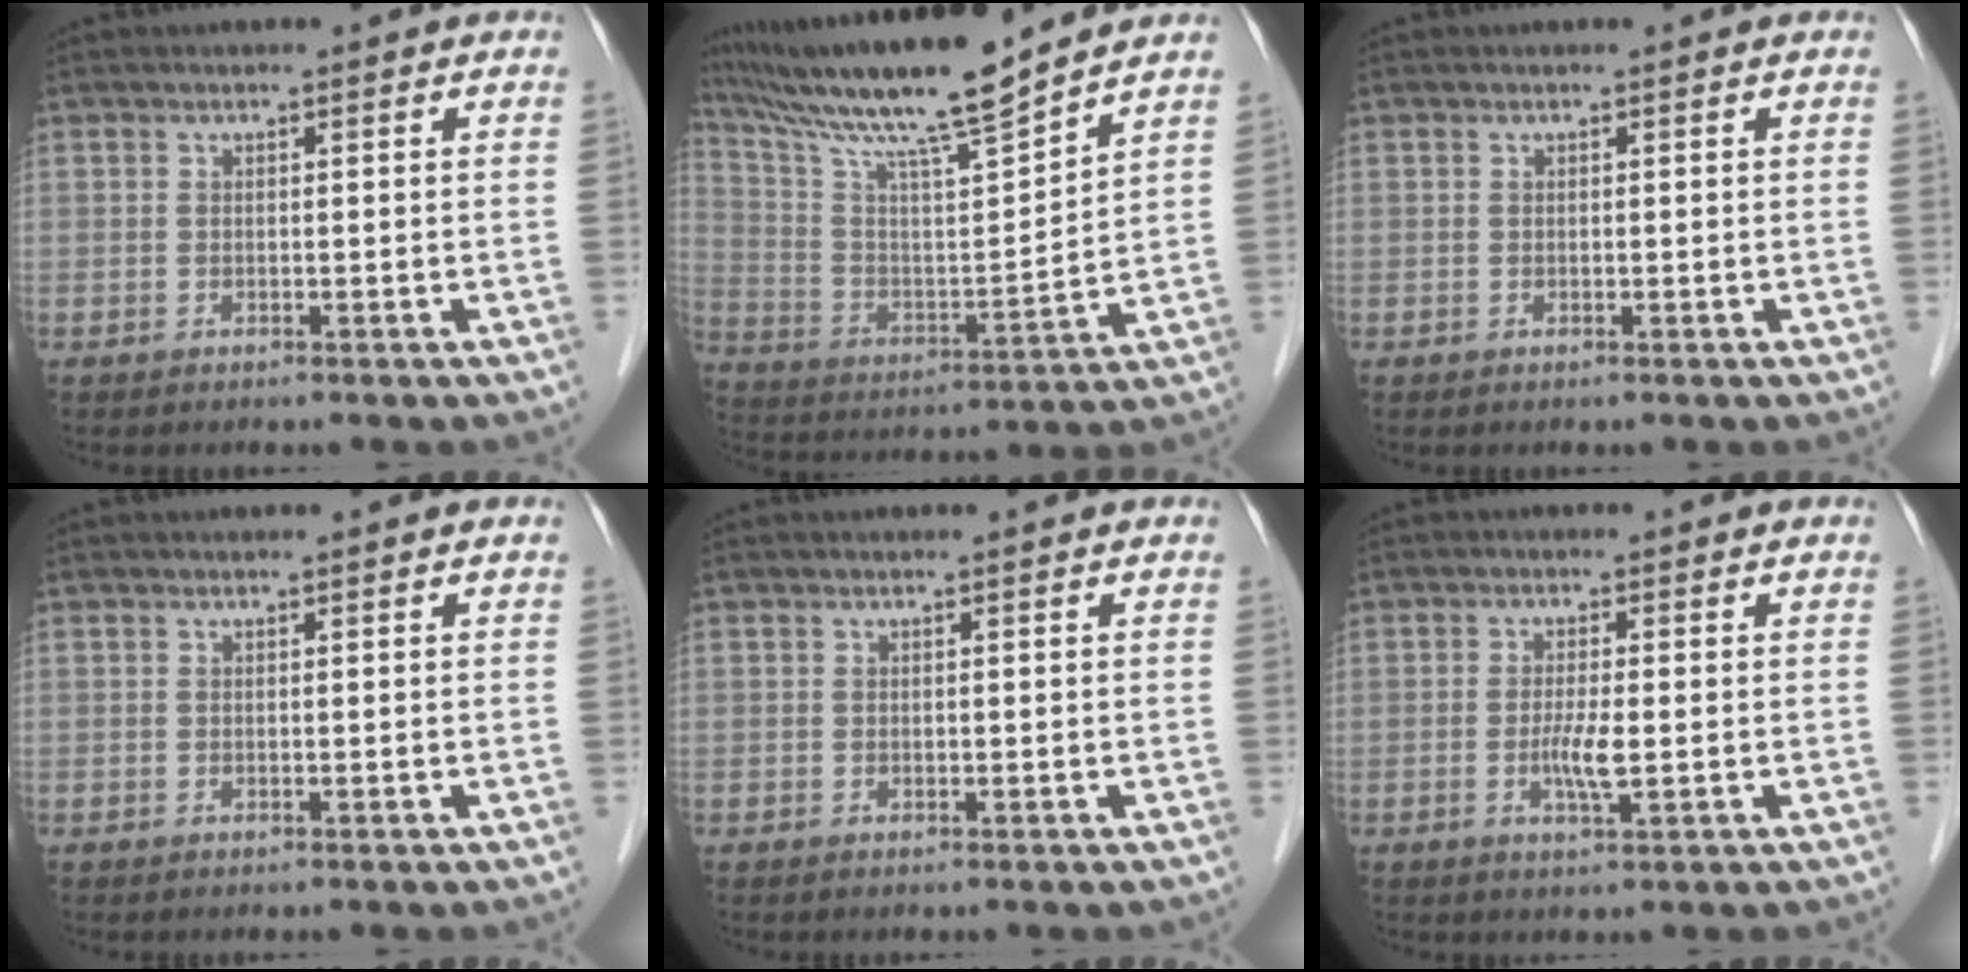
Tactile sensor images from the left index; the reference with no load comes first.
{"total": 17.1, "force": [14.4, -0.5, 9.2], "torque": [-0.170, 0.004, 0.253]}
{"total": 0.0}
{"total": 0.0}
{"total": 0.0}
{"total": 3.5, "force": [-0.8, 0.4, 3.4], "torque": [-0.070, -0.009, -0.015]}